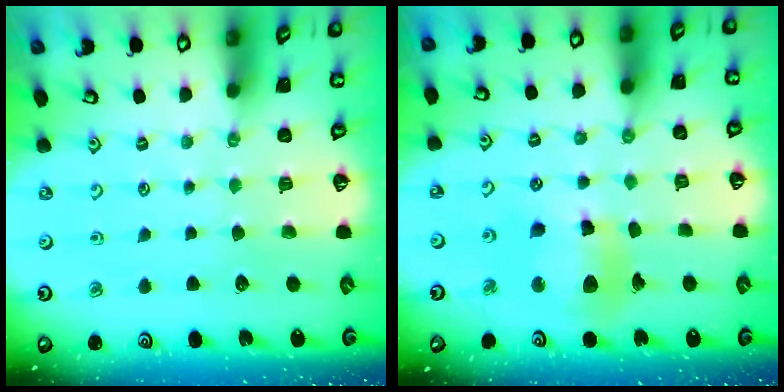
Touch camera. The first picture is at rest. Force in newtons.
{"total": 11.7, "press": 11.5, "slide": 1.8}